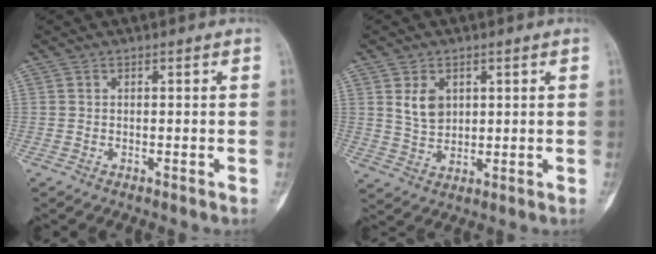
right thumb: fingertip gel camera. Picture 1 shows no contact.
{"total": 5.4, "force": [1.9, 3.8, 3.3], "torque": [-0.042, -0.014, 0.043]}